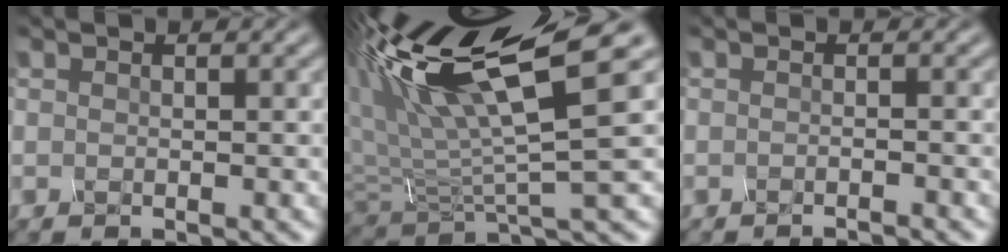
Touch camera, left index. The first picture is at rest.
{"total": 10.8, "force": [6.5, 1.5, 8.5], "torque": [-0.166, 0.022, 0.130]}
{"total": 1.8, "force": [-1.7, -0.1, 0.5], "torque": [0.005, -0.002, -0.016]}